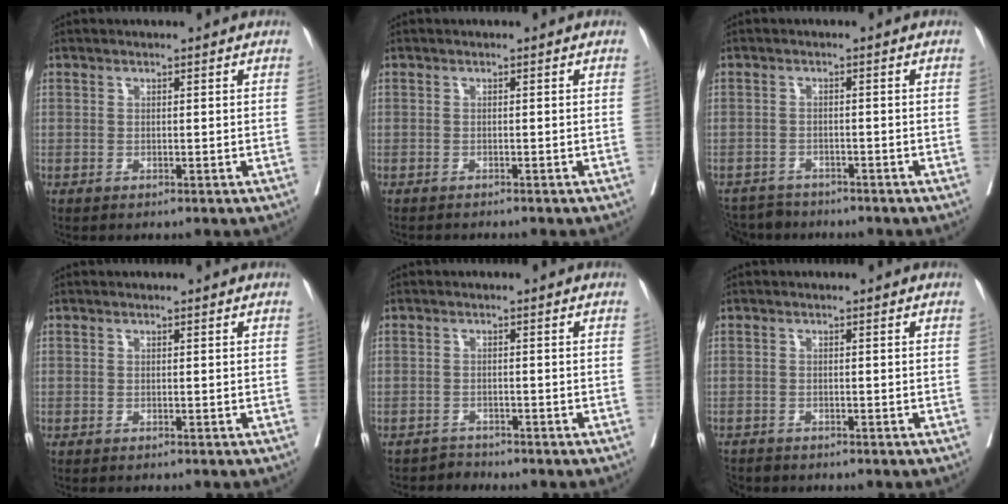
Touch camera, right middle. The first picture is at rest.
{"total": 2.6, "force": [-2.5, 0.3, 0.9], "torque": [-0.011, -0.004, -0.032]}
{"total": 5.3, "force": [-5.0, 1.9, 0.2], "torque": [0.003, -0.008, -0.084]}
{"total": 1.1, "force": [-1.0, 0.1, 0.5], "torque": [-0.005, -0.001, -0.014]}
{"total": 2.0, "force": [-1.6, 0.2, -1.1], "torque": [0.025, -0.007, -0.031]}
{"total": 3.3, "force": [-3.0, 1.4, 0.2], "torque": [-0.003, -0.006, -0.054]}